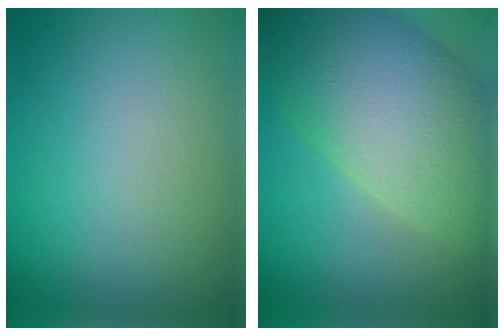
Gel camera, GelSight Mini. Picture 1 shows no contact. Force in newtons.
{"total": 11.8, "press": 11.8, "slide": 0.8}